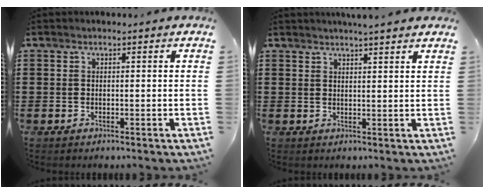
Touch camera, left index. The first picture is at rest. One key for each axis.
{"total": 2.6, "fx": 2.5, "fy": -0.3, "fz": 0.7, "tx": -0.019, "ty": -0.003, "tz": 0.046}